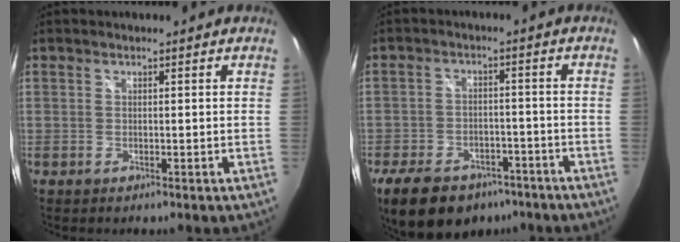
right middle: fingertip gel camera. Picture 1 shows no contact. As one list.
[{"total": 15.4, "force": [-10.8, 8.4, 7.2], "torque": [-0.170, -0.003, -0.156]}]